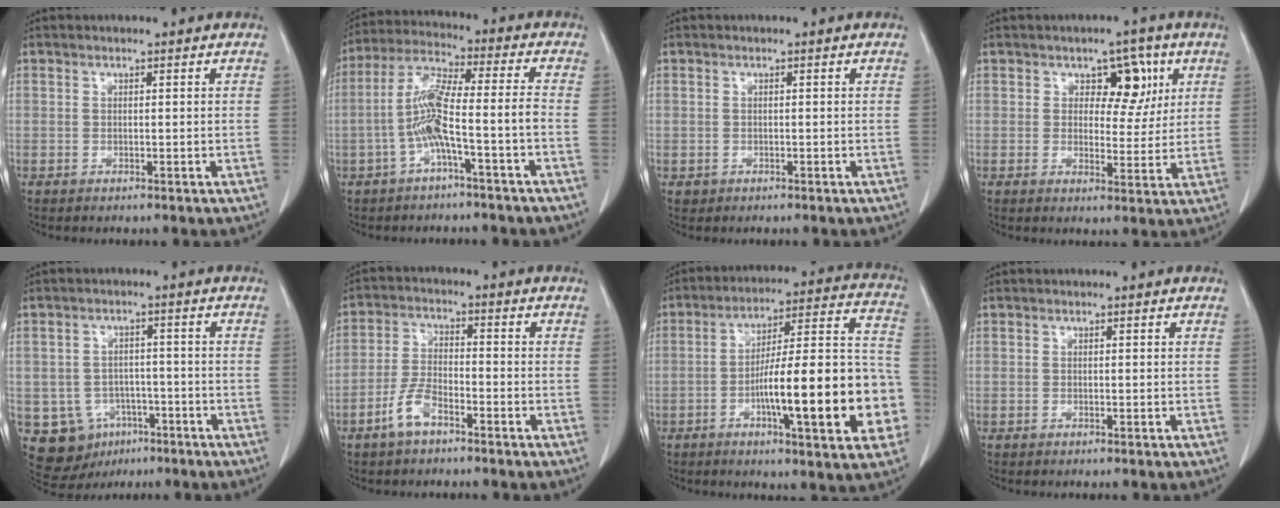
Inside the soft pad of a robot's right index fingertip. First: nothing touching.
{"total": 8.9, "force": [-2.9, 0.4, 8.4], "torque": [-0.175, 0.025, -0.057]}
{"total": 0.9, "force": [-0.3, 0.8, 0.1], "torque": [-0.004, 0.004, -0.003]}
{"total": 6.4, "force": [2.5, 3.9, 4.3], "torque": [-0.046, 0.011, 0.035]}
{"total": 9.3, "force": [-3.9, 8.1, 2.5], "torque": [-0.051, 0.014, -0.045]}
{"total": 5.6, "force": [-3.6, 2.0, 3.7], "torque": [-0.086, 0.003, -0.071]}
{"total": 21.9, "force": [-6.1, 3.4, 20.7], "torque": [-0.246, 0.027, -0.084]}
{"total": 0.0}